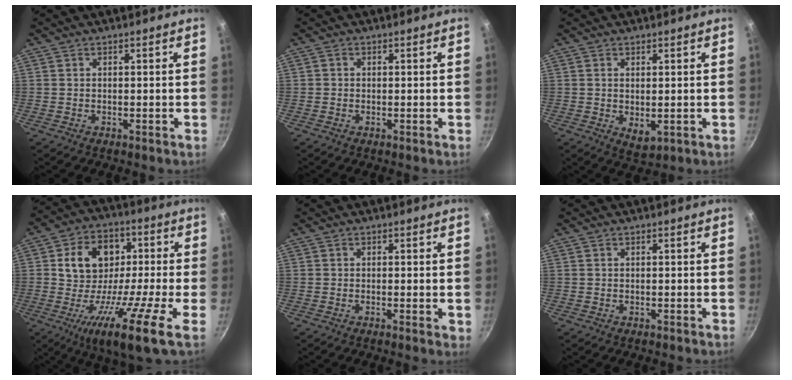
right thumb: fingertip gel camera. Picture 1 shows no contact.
{"total": 0.6, "force": [0.0, 0.6, 0.2], "torque": [-0.002, 0.003, -0.002]}
{"total": 3.8, "force": [0.0, 2.1, 3.2], "torque": [-0.049, -0.013, 0.005]}
{"total": 16.9, "force": [-4.5, 7.1, 14.6], "torque": [-0.223, 0.032, -0.100]}
{"total": 1.5, "force": [-0.1, 0.4, 1.5], "torque": [-0.022, -0.004, -0.004]}
{"total": 0.0}